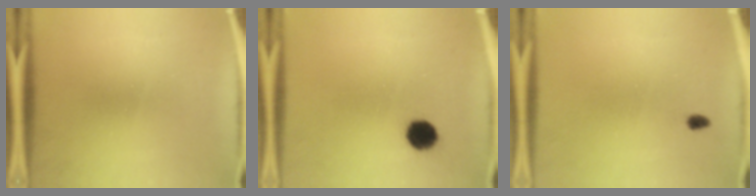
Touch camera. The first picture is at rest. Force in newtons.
{"total": 5.4}
{"total": 1.5}